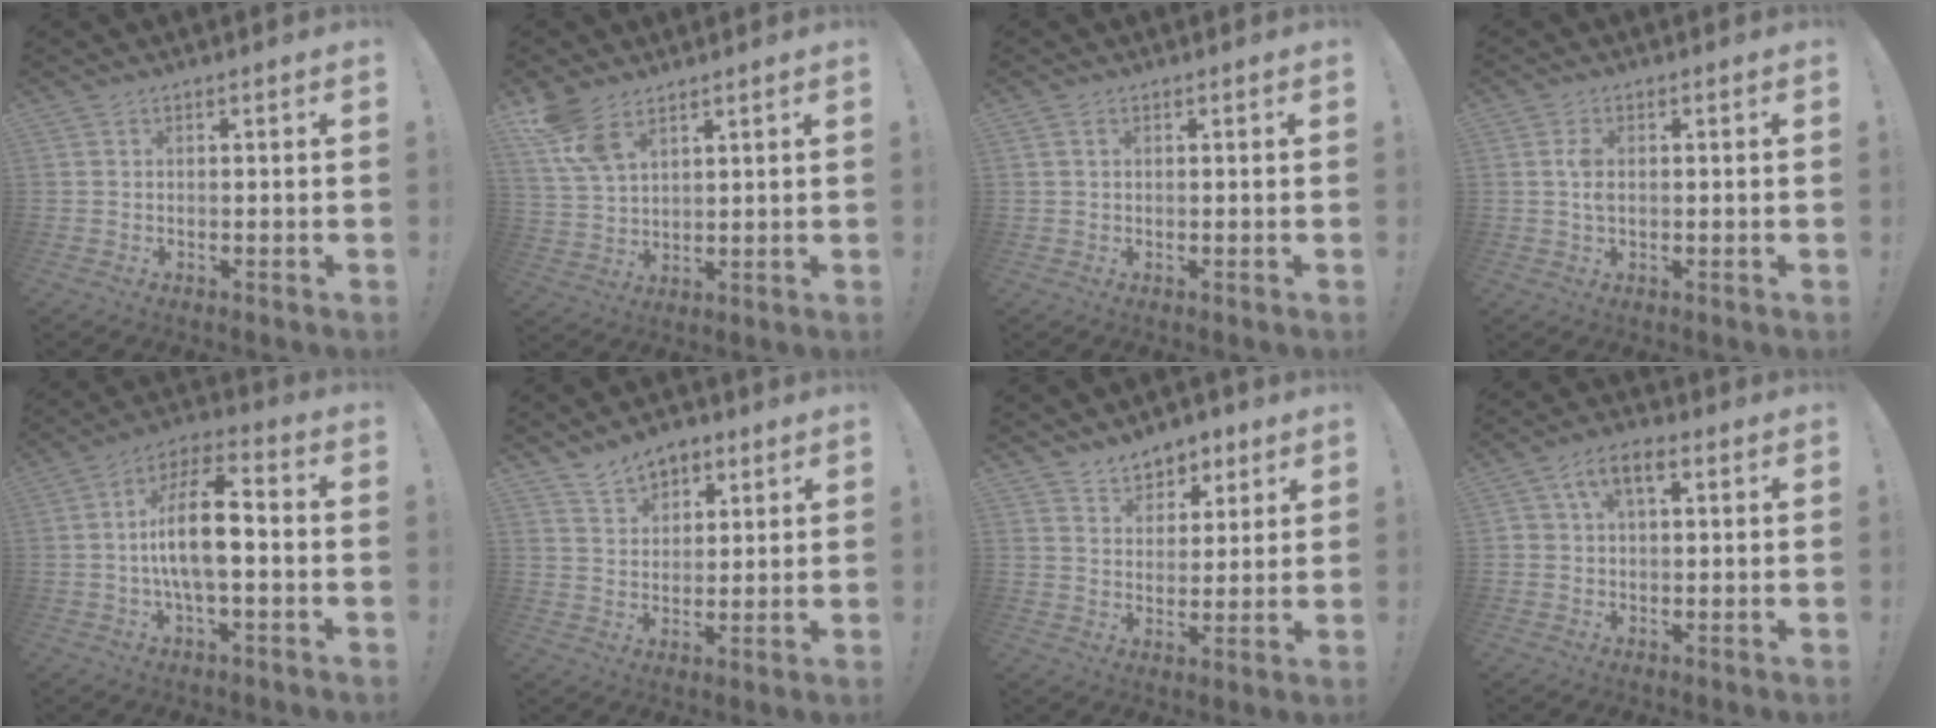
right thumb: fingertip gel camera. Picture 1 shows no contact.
{"total": 9.3, "force": [6.3, 4.4, 5.2], "torque": [-0.097, -0.024, 0.126]}
{"total": 0.8, "force": [0.3, 0.6, 0.5], "torque": [-0.016, 0.005, 0.007]}
{"total": 3.0, "force": [0.4, 1.4, 2.7], "torque": [-0.038, -0.001, 0.003]}
{"total": 14.0, "force": [-1.1, 5.2, 12.9], "torque": [-0.231, 0.006, -0.027]}
{"total": 7.9, "force": [5.6, 5.0, 2.3], "torque": [-0.037, -0.031, 0.107]}
{"total": 7.2, "force": [5.4, 4.7, 1.0], "torque": [-0.008, -0.042, 0.105]}
{"total": 6.6, "force": [2.1, 3.5, 5.2], "torque": [-0.092, 0.012, 0.038]}